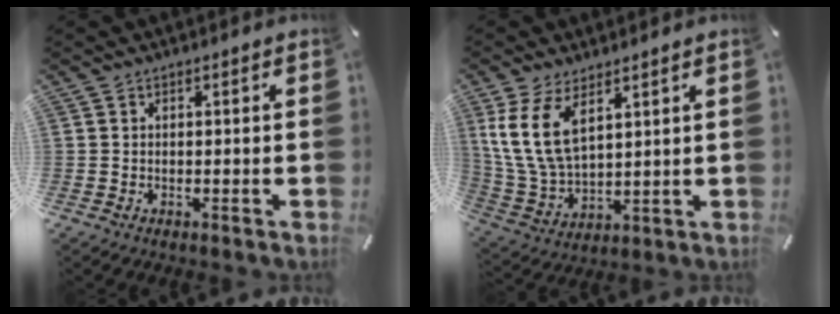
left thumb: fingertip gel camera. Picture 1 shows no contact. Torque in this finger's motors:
{"motor_torque": [0.77, 0.80, 1.41, -1.36, 0.48]}